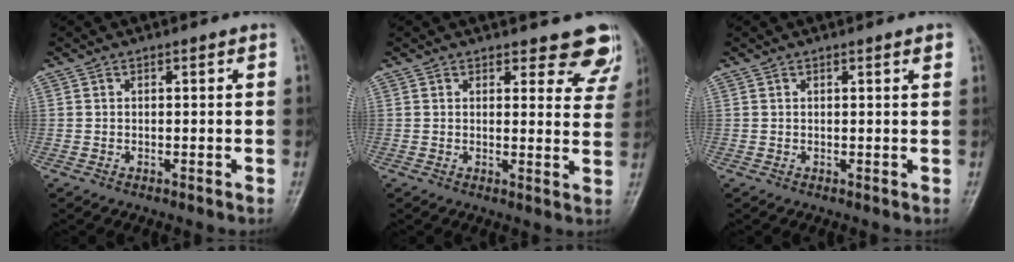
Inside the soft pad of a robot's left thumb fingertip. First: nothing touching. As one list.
[{"total": 7.7, "force": [6.7, 3.1, 1.9], "torque": [0.026, -0.037, 0.052]}, {"total": 1.1, "force": [0.6, 0.0, 0.9], "torque": [-0.011, -0.002, 0.007]}]